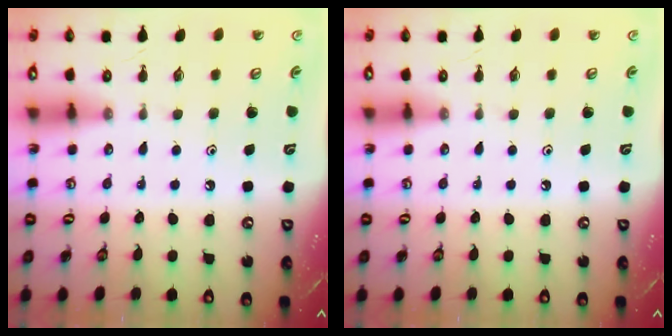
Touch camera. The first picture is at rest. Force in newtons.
{"total": 0.0}